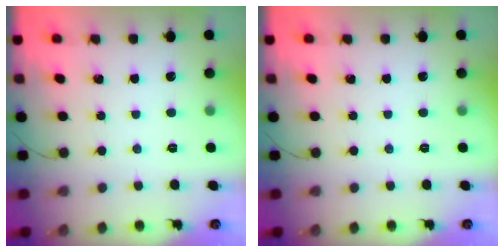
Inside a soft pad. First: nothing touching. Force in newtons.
{"total": 0.0}